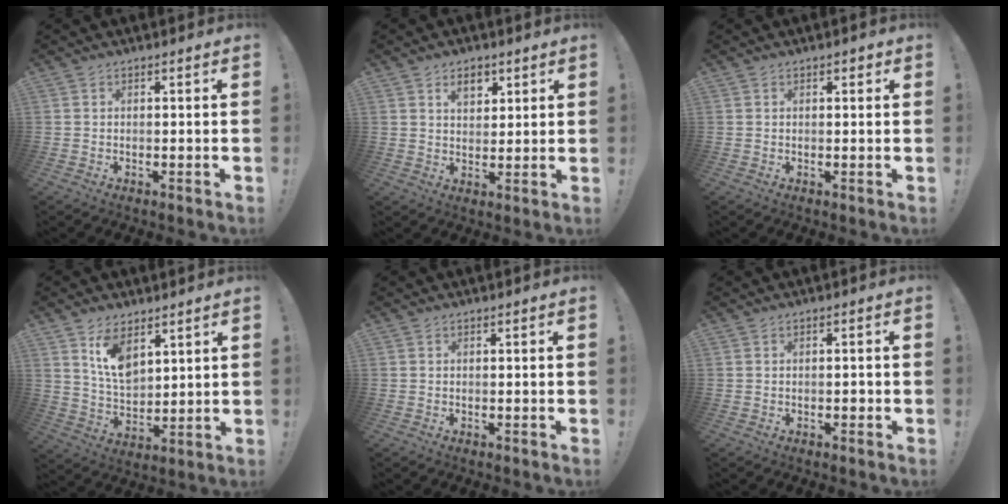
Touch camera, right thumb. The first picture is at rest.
{"total": 6.5, "force": [3.7, 4.6, 2.7], "torque": [-0.033, -0.016, 0.067]}
{"total": 0.9, "force": [0.2, 0.8, 0.5], "torque": [-0.002, 0.001, 0.001]}
{"total": 10.3, "force": [6.4, 6.0, 5.4], "torque": [-0.092, -0.039, 0.122]}
{"total": 0.0}
{"total": 1.3, "force": [-0.8, 0.6, 0.8], "torque": [-0.011, 0.004, -0.014]}